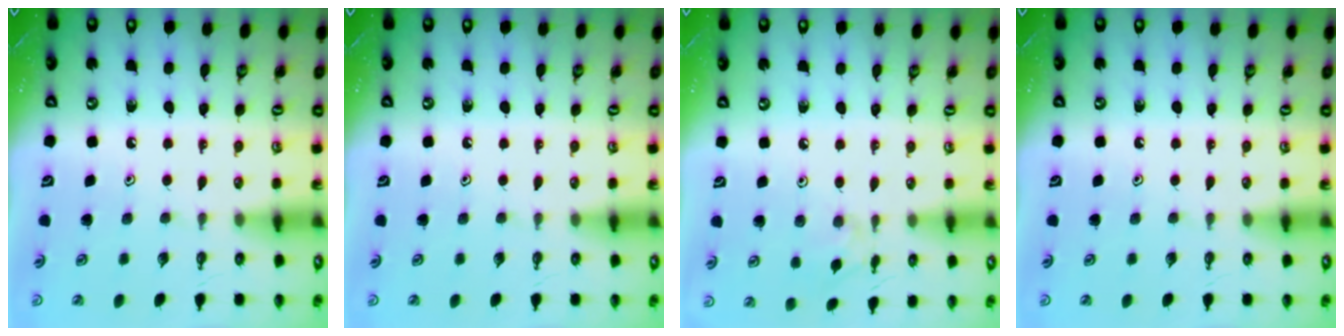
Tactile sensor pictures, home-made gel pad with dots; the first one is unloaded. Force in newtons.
{"total": 0.0}
{"total": 3.7, "press": 3.7, "slide": 0.3}
{"total": 0.0}